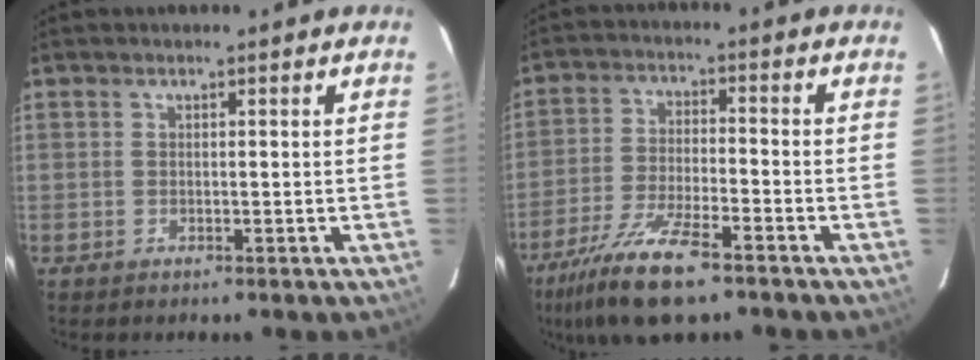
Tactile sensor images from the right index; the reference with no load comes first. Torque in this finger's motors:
{"motor_torque": [1.02, -1.12, 0.56, 0.16]}